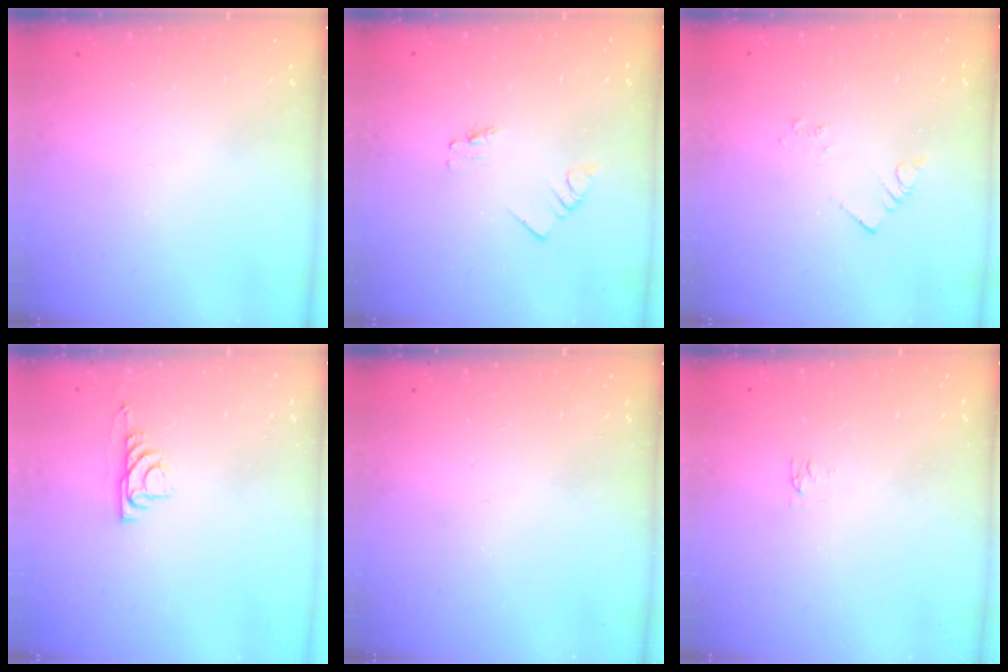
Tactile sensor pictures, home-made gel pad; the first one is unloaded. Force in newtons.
{"total": 0.0}
{"total": 2.1, "press": 2.1, "slide": 0.3}
{"total": 5.0, "press": 4.9, "slide": 0.7}
{"total": 0.0}
{"total": 2.9, "press": 2.9, "slide": 0.5}